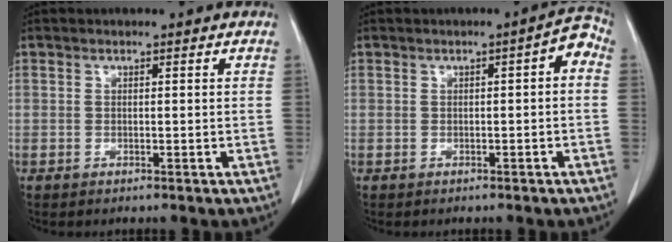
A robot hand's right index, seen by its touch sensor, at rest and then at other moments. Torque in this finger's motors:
{"motor_torque": [0.31, -0.17, 0.16, 0.00]}